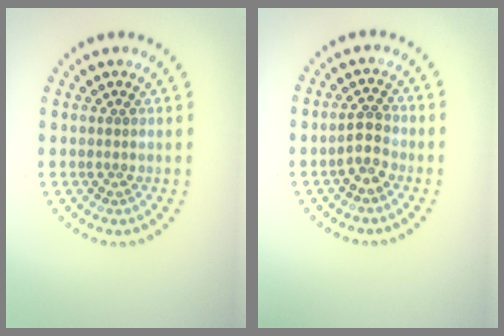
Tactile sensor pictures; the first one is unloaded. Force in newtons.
{"total": 2.4, "press": 2.2, "slide": 0.8}